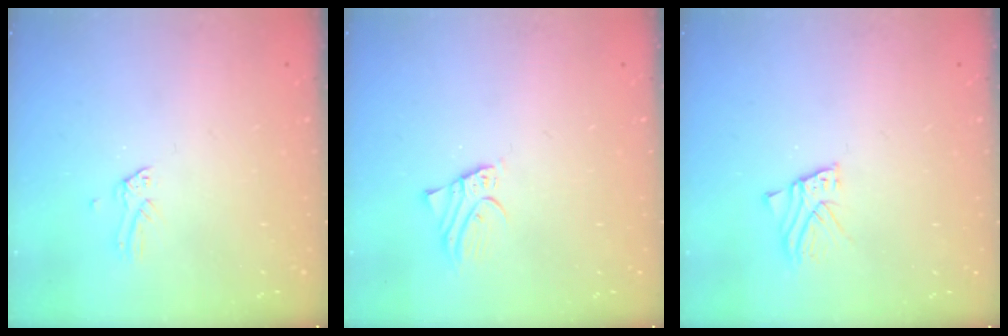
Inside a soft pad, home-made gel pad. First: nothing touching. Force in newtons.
{"total": 2.1, "press": 2.1, "slide": 0.1}
{"total": 2.8, "press": 2.8, "slide": 0.2}